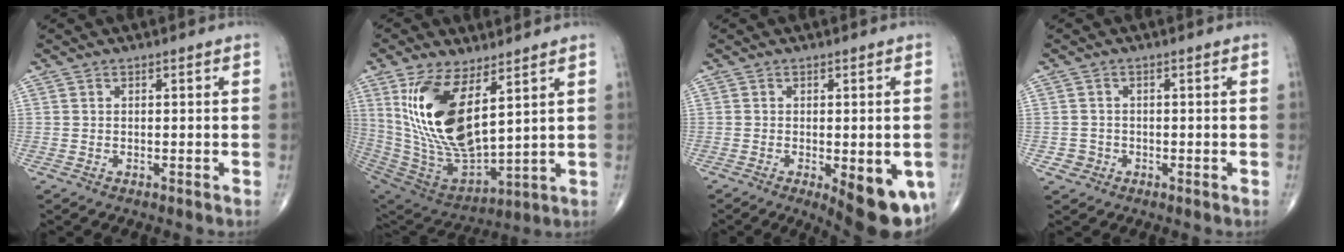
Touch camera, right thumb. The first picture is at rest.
{"total": 19.8, "force": [7.1, 8.6, 16.4], "torque": [-0.316, -0.038, 0.156]}
{"total": 12.3, "force": [-4.3, 4.5, 10.6], "torque": [-0.112, -0.010, -0.045]}
{"total": 1.9, "force": [-0.7, 1.7, 0.0], "torque": [0.010, 0.008, -0.014]}